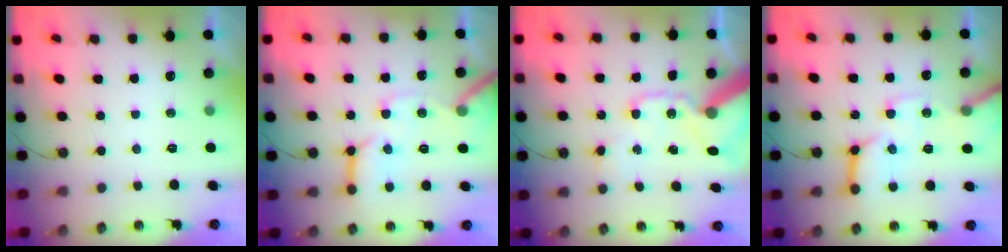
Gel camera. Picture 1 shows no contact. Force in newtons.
{"total": 14.7, "press": 14.7, "slide": 1.6}
{"total": 17.7, "press": 17.5, "slide": 2.6}
{"total": 15.2, "press": 15.1, "slide": 1.8}